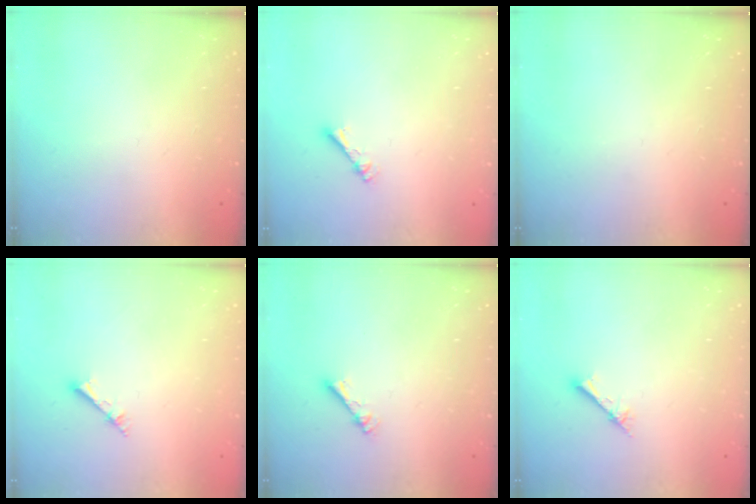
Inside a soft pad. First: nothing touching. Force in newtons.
{"total": 2.4, "press": 2.4, "slide": 0.4}
{"total": 0.0}
{"total": 2.6, "press": 2.6, "slide": 0.3}
{"total": 2.3, "press": 2.2, "slide": 0.4}
{"total": 2.1, "press": 2.1, "slide": 0.2}